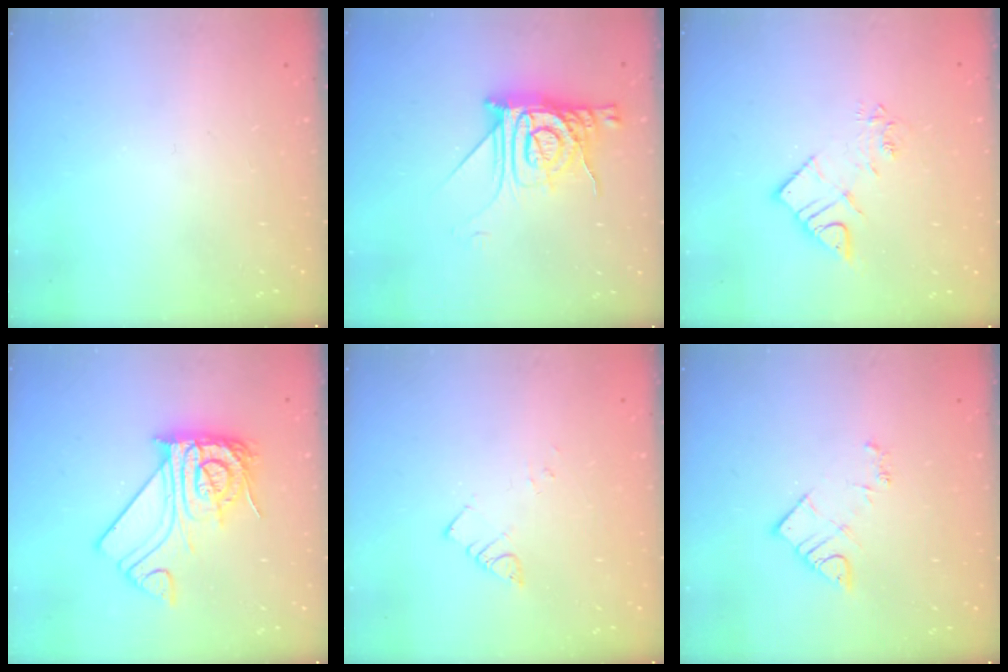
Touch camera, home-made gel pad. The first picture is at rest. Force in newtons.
{"total": 14.5, "press": 14.4, "slide": 1.5}
{"total": 8.4, "press": 8.4, "slide": 0.9}
{"total": 15.3, "press": 15.2, "slide": 1.6}
{"total": 2.4, "press": 2.4, "slide": 0.1}
{"total": 7.6, "press": 7.6, "slide": 0.6}